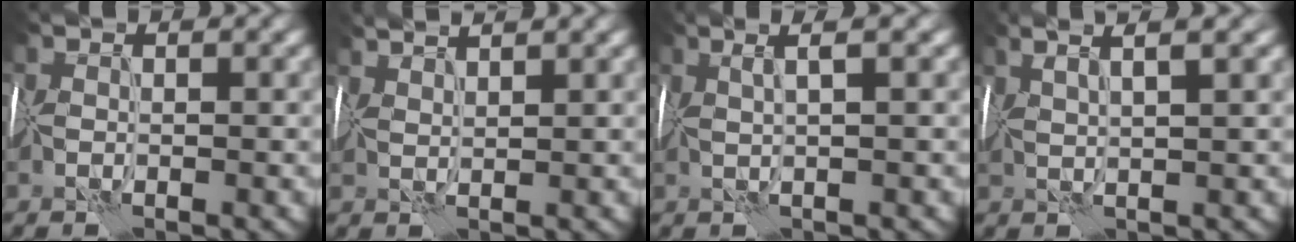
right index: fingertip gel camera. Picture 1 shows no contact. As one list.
[{"total": 3.2, "force": [2.8, 0.2, 1.4], "torque": [-0.023, 0.017, 0.032]}, {"total": 3.1, "force": [1.7, 0.3, 2.6], "torque": [-0.031, 0.015, 0.015]}, {"total": 5.7, "force": [3.3, 1.4, 4.4], "torque": [-0.054, 0.036, 0.032]}]